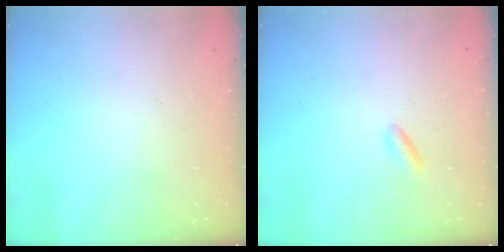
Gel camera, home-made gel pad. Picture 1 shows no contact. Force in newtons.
{"total": 2.1, "press": 2.0, "slide": 0.5}